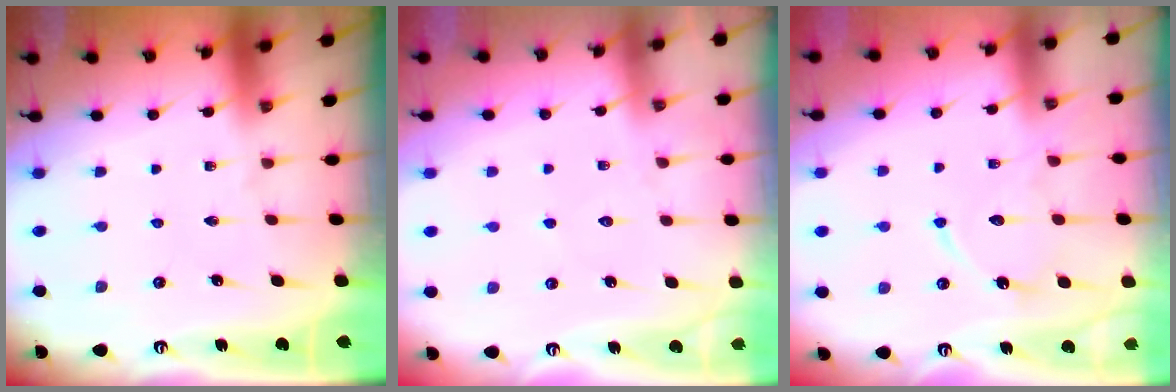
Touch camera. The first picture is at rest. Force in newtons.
{"total": 5.4, "press": 5.3, "slide": 0.6}
{"total": 11.0, "press": 10.9, "slide": 0.6}